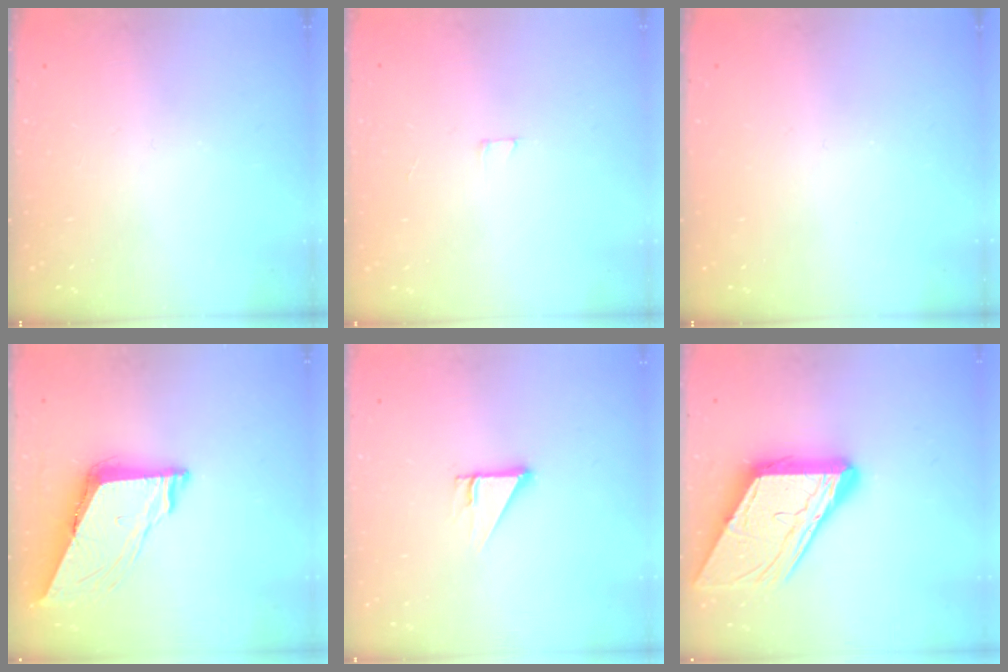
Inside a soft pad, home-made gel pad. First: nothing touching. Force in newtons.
{"total": 1.8, "press": 1.8, "slide": 0.1}
{"total": 0.0}
{"total": 8.4, "press": 8.4, "slide": 0.6}
{"total": 2.7, "press": 2.7, "slide": 0.0}
{"total": 16.3, "press": 16.2, "slide": 1.9}